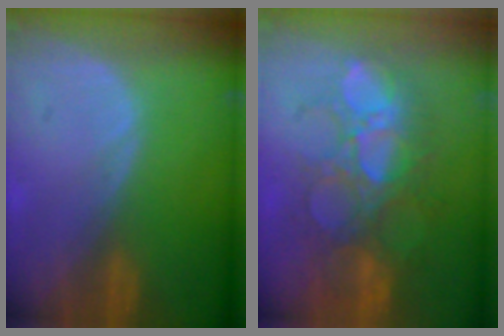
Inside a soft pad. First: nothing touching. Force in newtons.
{"total": 10.3, "press": 9.7, "slide": 3.7}